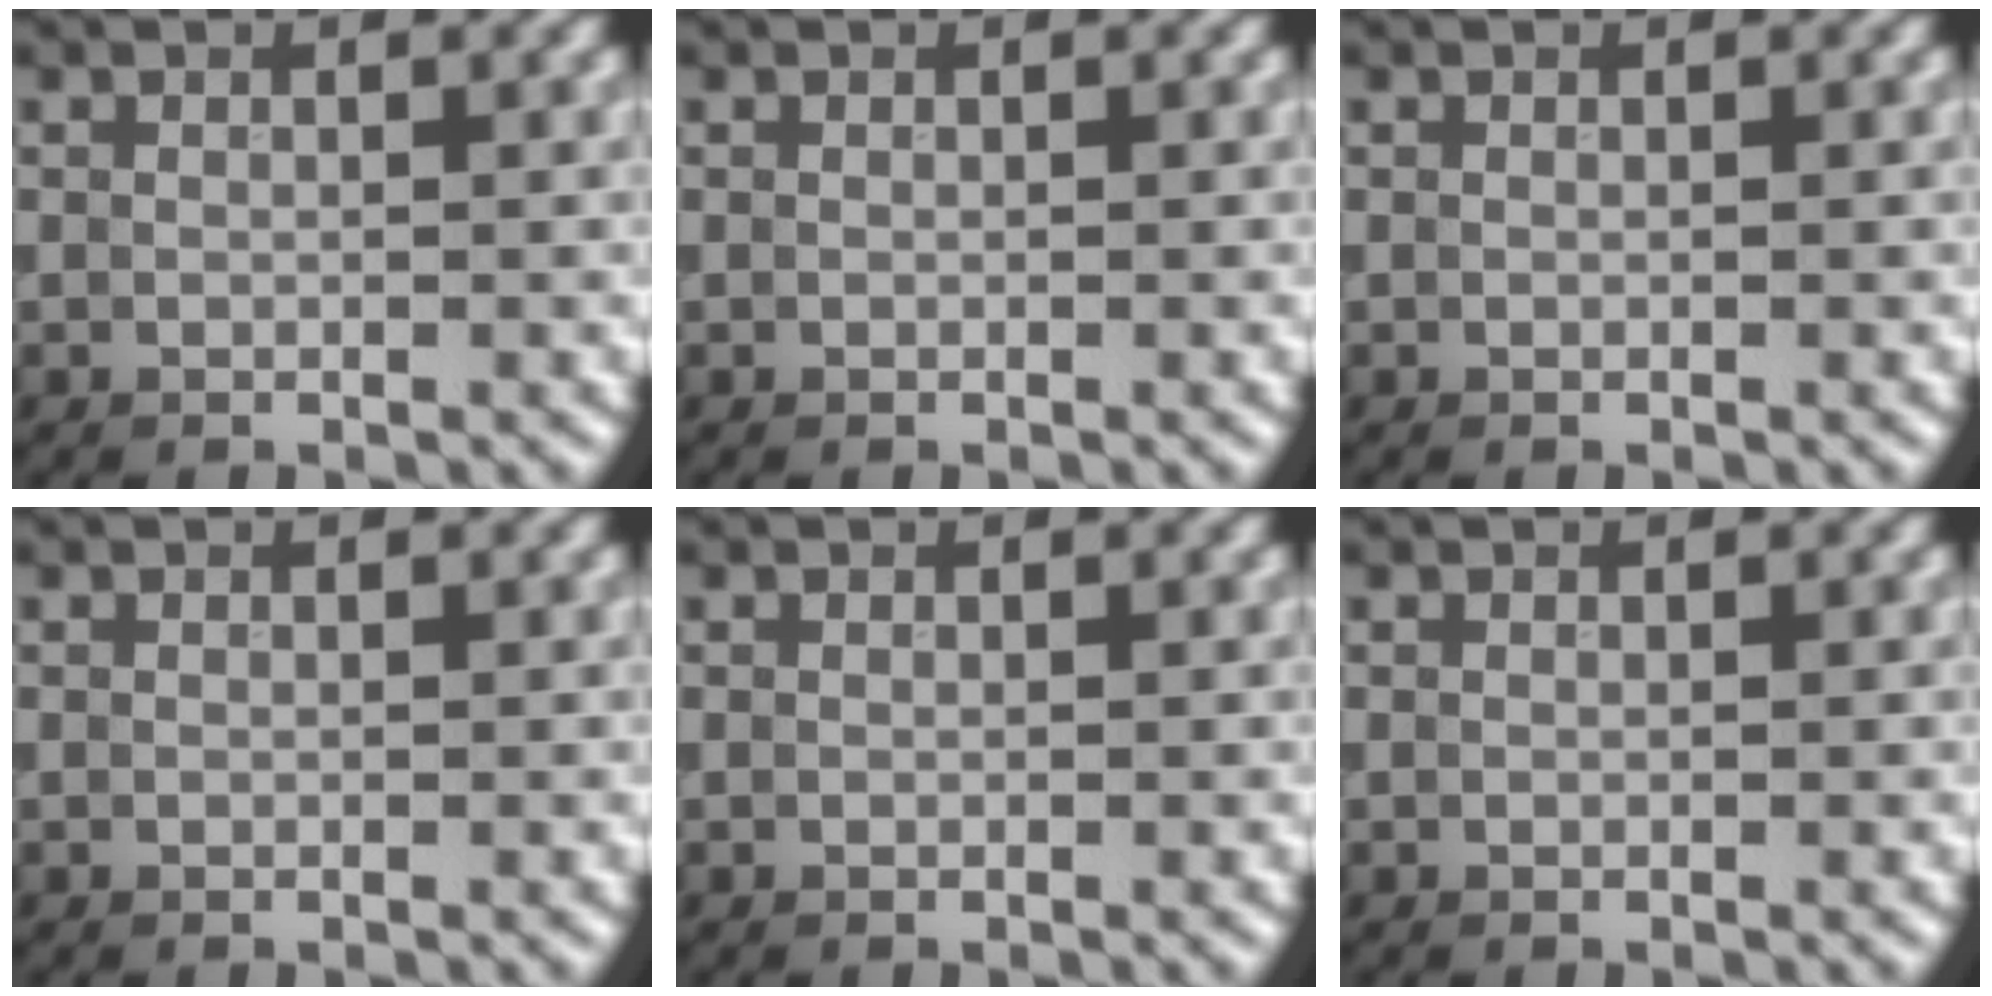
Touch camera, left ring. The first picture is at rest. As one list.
[{"total": 0.0}, {"total": 0.0}, {"total": 0.0}, {"total": 0.0}, {"total": 0.0}]